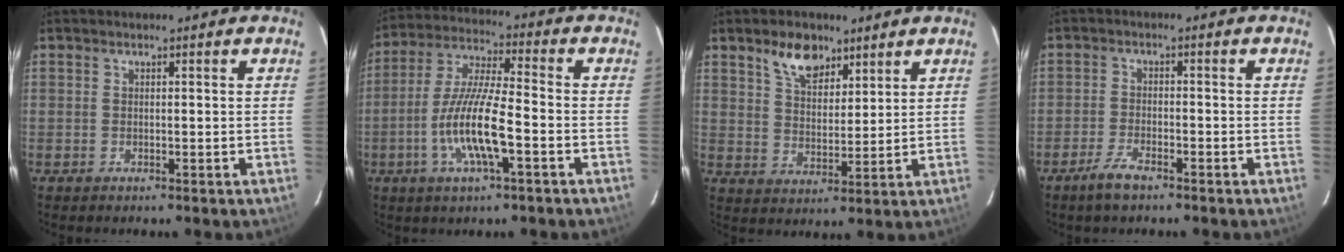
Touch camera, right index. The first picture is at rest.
{"total": 12.6, "force": [-4.3, 2.1, 11.6], "torque": [-0.239, -0.007, -0.085]}
{"total": 7.8, "force": [5.2, 4.3, 4.0], "torque": [-0.066, 0.010, 0.097]}
{"total": 4.3, "force": [-3.3, 1.2, 2.6], "torque": [-0.071, -0.004, -0.065]}